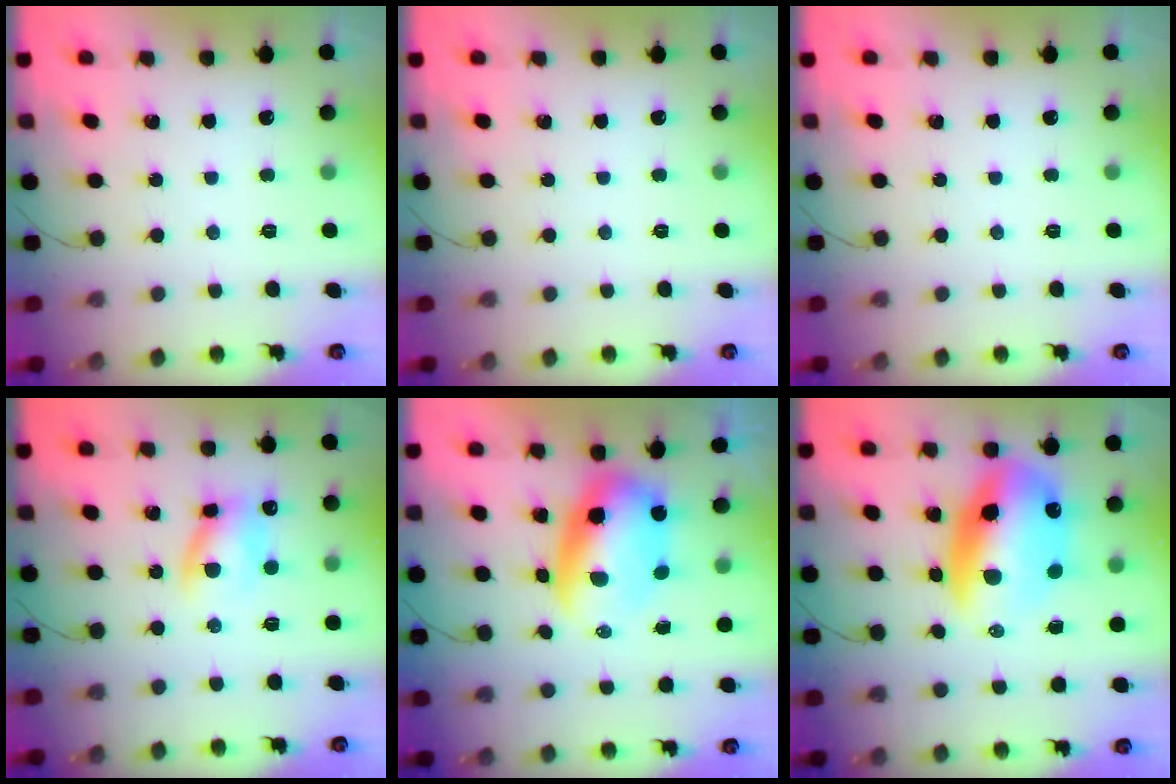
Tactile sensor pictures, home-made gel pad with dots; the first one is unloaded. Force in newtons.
{"total": 0.0}
{"total": 0.0}
{"total": 9.1, "press": 8.9, "slide": 1.7}
{"total": 9.0, "press": 8.7, "slide": 2.2}
{"total": 17.0, "press": 16.4, "slide": 4.3}